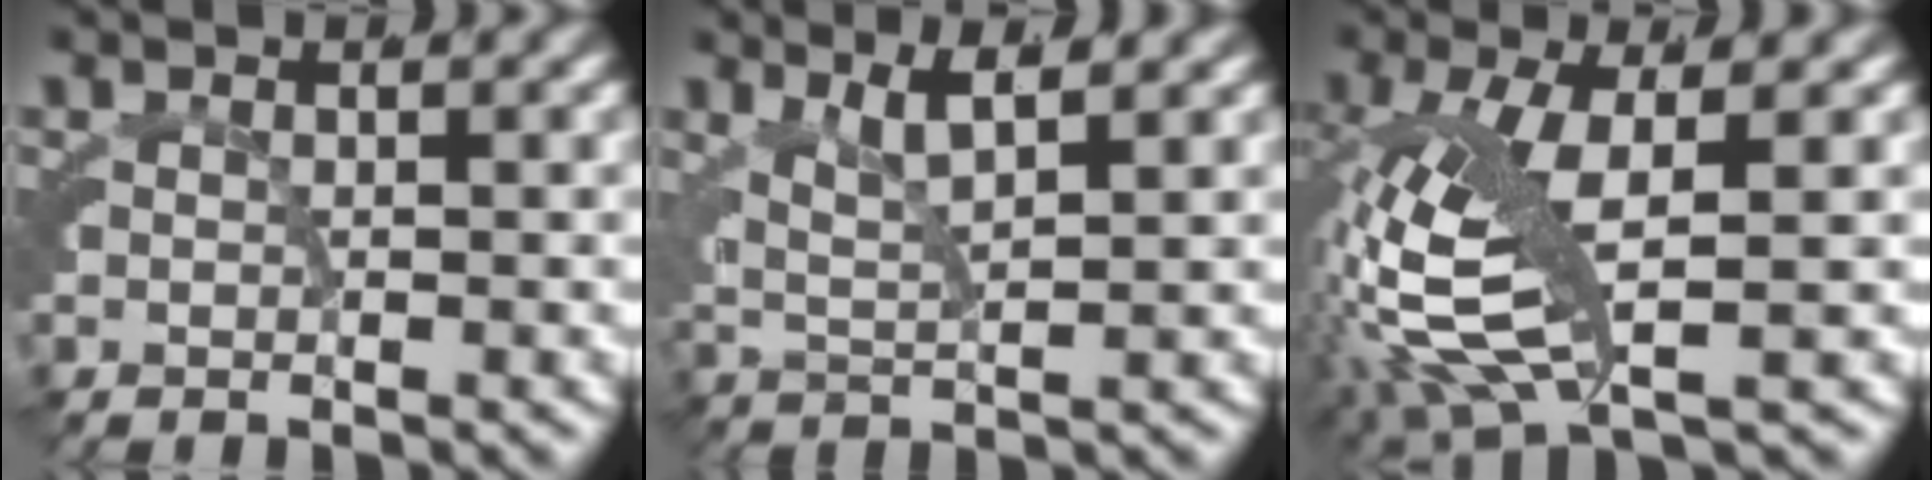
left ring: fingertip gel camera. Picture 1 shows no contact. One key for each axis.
{"total": 4.0, "fx": 1.9, "fy": 1.8, "fz": 3.0, "tx": -0.061, "ty": -0.005, "tz": 0.032}
{"total": 9.2, "fx": -0.9, "fy": 4.3, "fz": 8.0, "tx": -0.195, "ty": -0.036, "tz": 0.005}